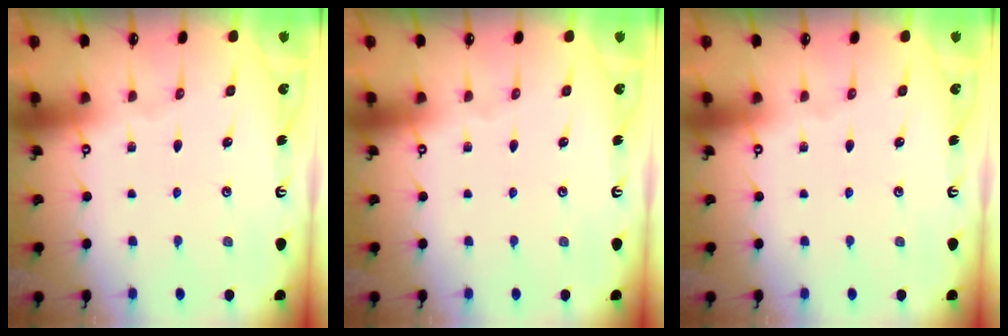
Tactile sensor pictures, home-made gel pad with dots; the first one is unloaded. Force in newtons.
{"total": 0.0}
{"total": 0.0}